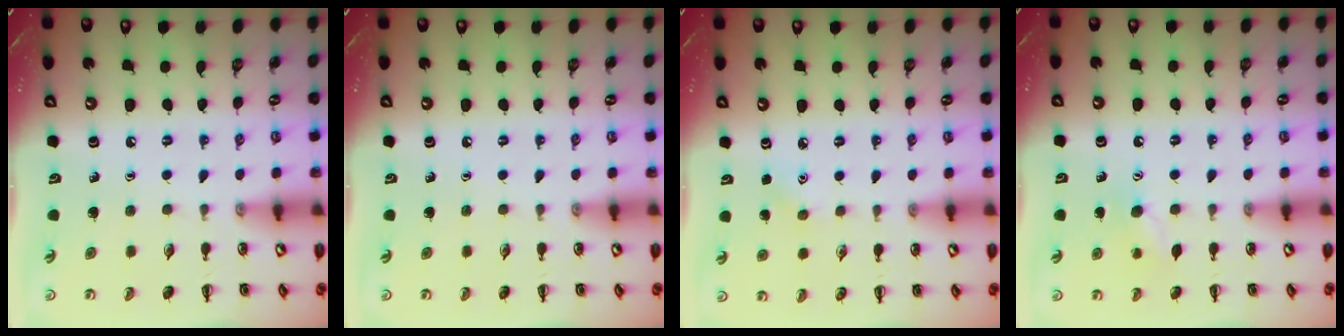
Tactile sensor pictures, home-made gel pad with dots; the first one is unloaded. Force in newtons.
{"total": 0.0}
{"total": 4.0, "press": 3.8, "slide": 1.0}
{"total": 7.1, "press": 6.9, "slide": 1.6}